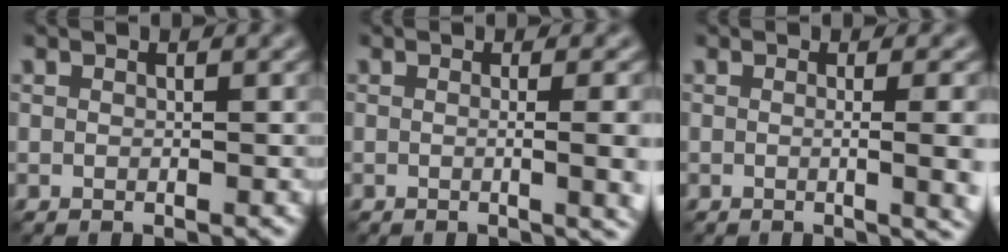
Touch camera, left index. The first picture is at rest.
{"total": 5.3, "force": [-0.2, 2.2, 4.8], "torque": [-0.032, 0.002, -0.004]}
{"total": 6.1, "force": [-0.2, 2.5, 5.5], "torque": [-0.034, 0.002, -0.004]}